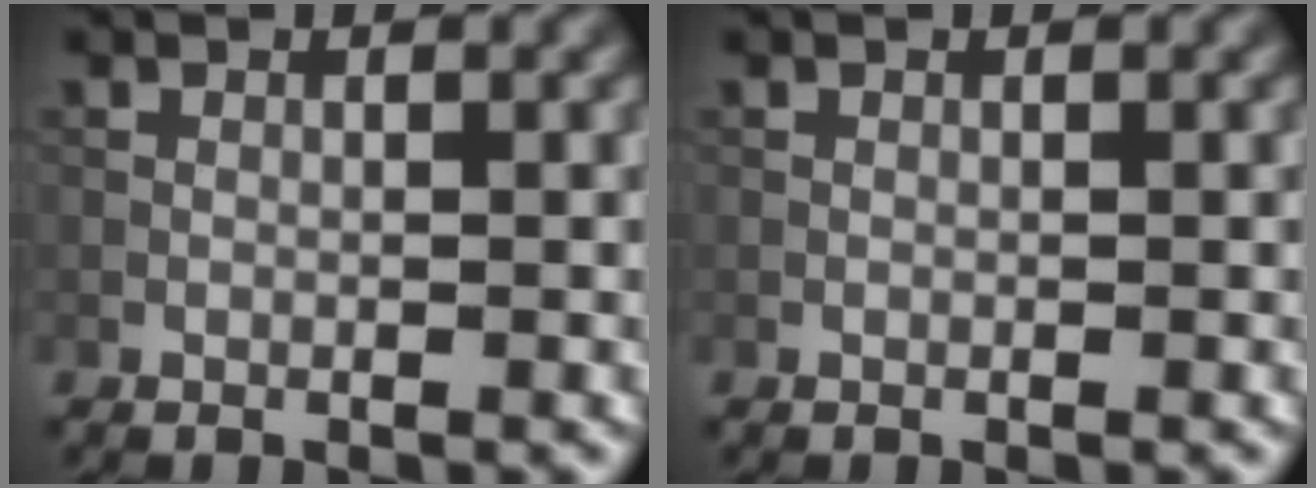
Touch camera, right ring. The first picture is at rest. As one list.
[{"total": 0.0}]